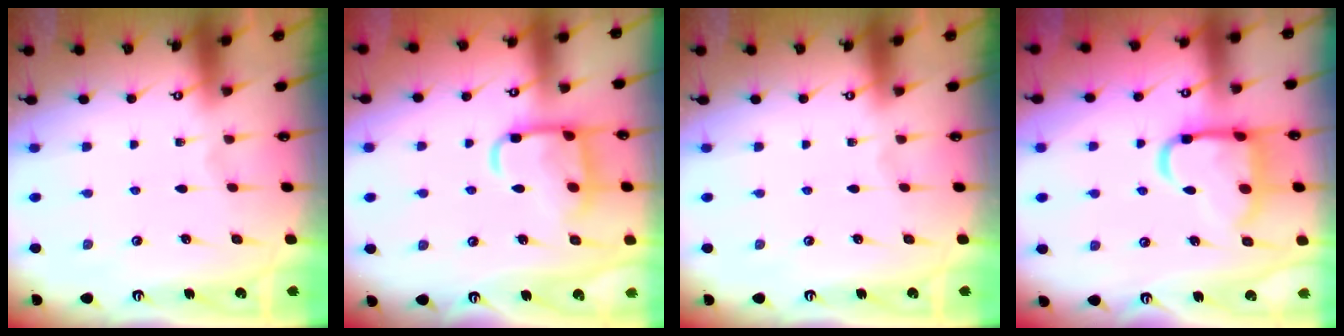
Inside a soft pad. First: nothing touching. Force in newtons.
{"total": 13.8, "press": 13.7, "slide": 1.2}
{"total": 0.0}
{"total": 15.2, "press": 15.1, "slide": 1.7}